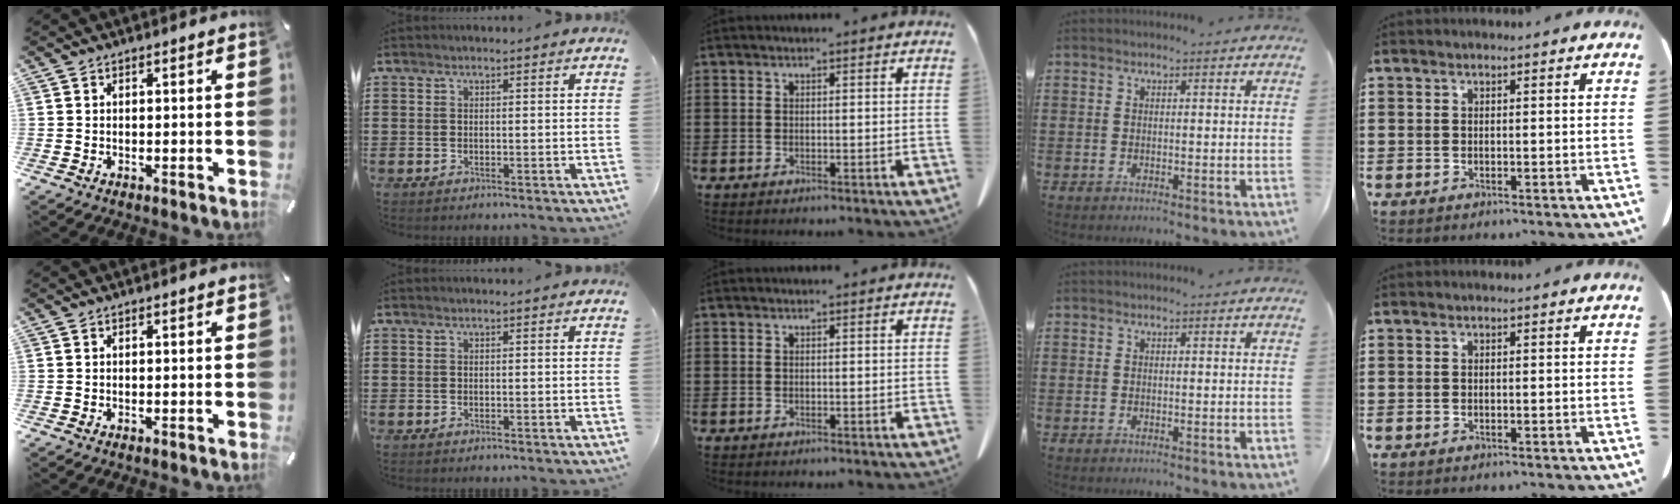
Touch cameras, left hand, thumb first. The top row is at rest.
{}